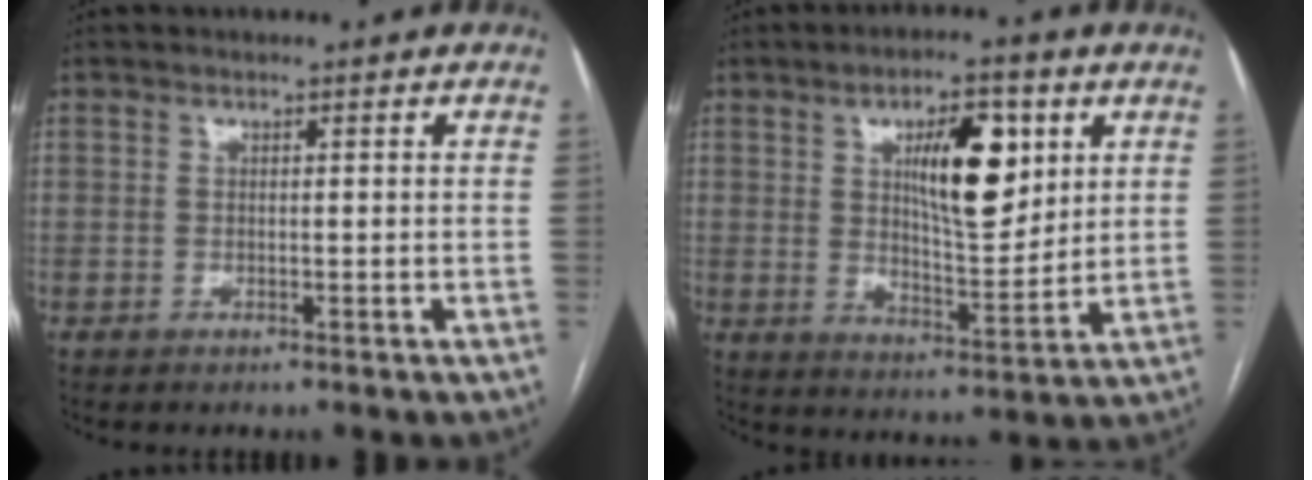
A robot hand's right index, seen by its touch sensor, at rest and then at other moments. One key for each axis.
{"total": 11.8, "fx": 4.1, "fy": 4.0, "fz": 10.3, "tx": -0.167, "ty": 0.006, "tz": 0.075}